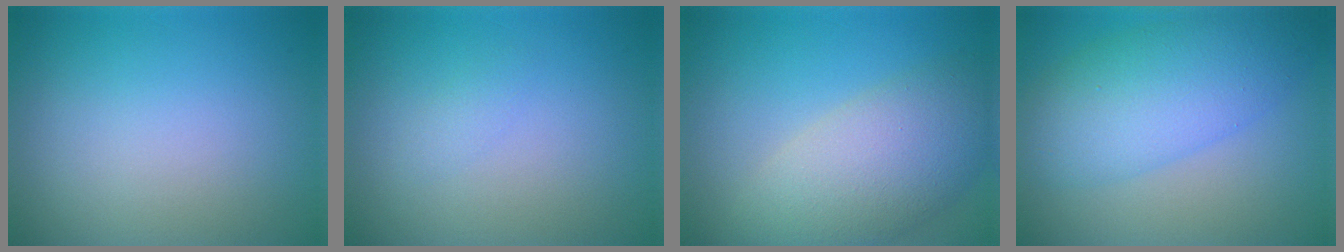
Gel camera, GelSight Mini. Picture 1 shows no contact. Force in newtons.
{"total": 0.8, "press": 0.8, "slide": 0.0}
{"total": 7.5, "press": 7.5, "slide": 0.6}
{"total": 7.1, "press": 7.1, "slide": 0.1}